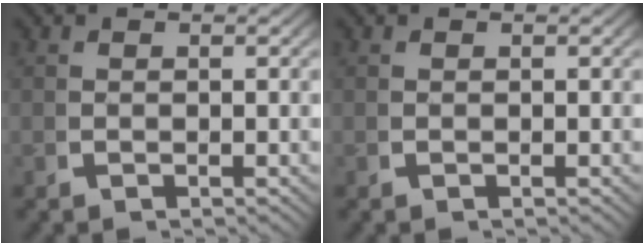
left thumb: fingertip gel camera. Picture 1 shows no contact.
{"total": 0.0}